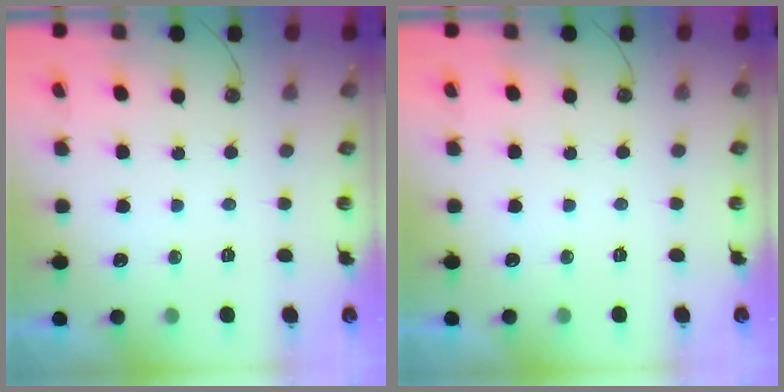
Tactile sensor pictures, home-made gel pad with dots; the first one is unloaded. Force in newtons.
{"total": 0.0}